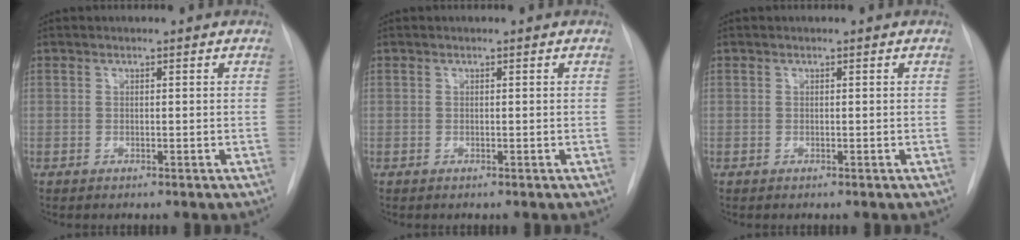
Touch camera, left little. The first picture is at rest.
{"total": 0.0}
{"total": 0.0}